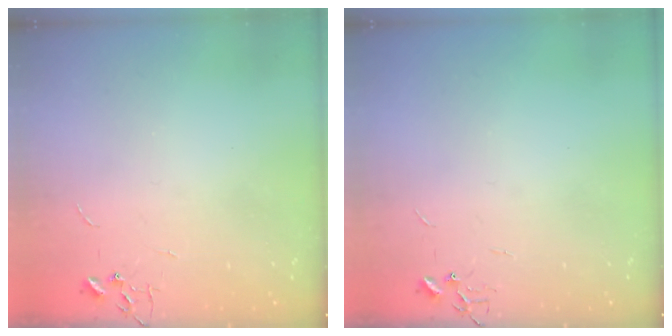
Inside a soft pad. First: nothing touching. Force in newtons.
{"total": 0.0}